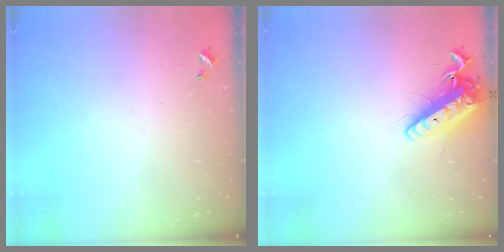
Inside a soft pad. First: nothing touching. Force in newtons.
{"total": 13.9, "press": 13.7, "slide": 2.5}